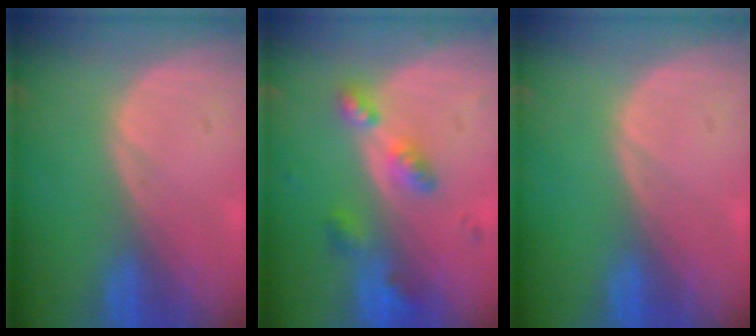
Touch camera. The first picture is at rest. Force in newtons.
{"total": 5.3, "press": 5.1, "slide": 1.4}
{"total": 0.0}